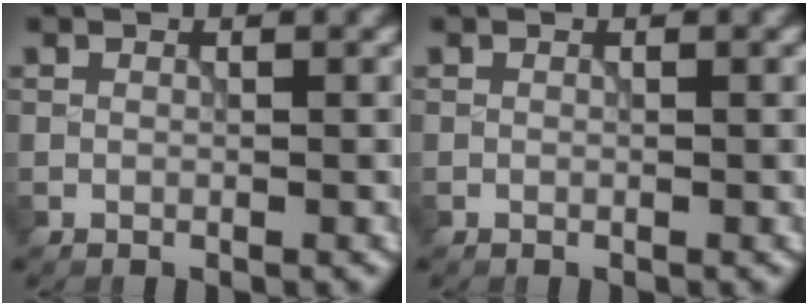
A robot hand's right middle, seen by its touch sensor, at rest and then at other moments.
{"total": 0.0}